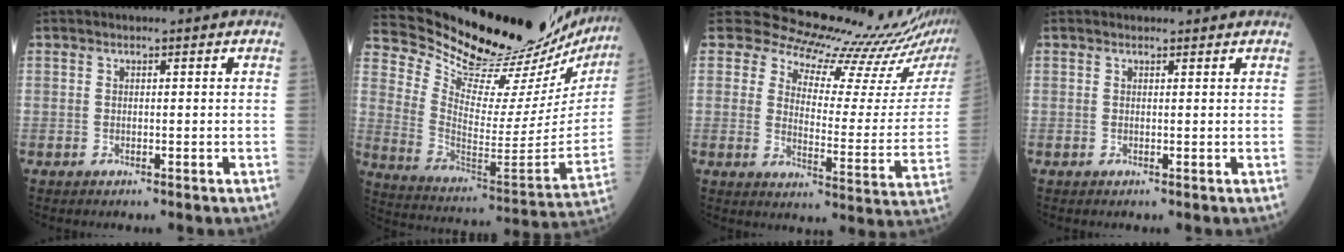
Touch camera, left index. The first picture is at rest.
{"total": 31.1, "force": [28.3, 5.4, 11.7], "torque": [-0.200, -0.116, 0.379]}
{"total": 17.8, "force": [17.0, 2.5, 4.8], "torque": [-0.064, -0.104, 0.191]}
{"total": 1.2, "force": [1.2, 0.4, 0.0], "torque": [-0.006, 0.004, 0.014]}